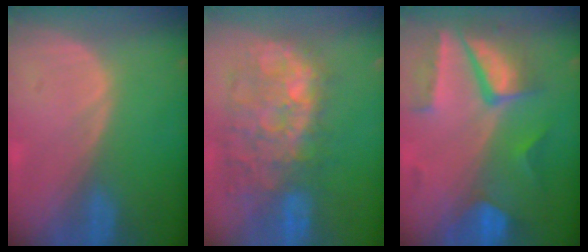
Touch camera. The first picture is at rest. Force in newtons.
{"total": 11.3, "press": 10.5, "slide": 4.1}
{"total": 9.9, "press": 8.5, "slide": 5.1}